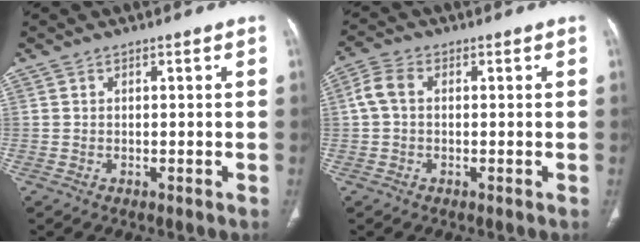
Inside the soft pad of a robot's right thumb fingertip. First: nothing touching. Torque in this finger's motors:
{"motor_torque": [0.05, -0.05, 0.14, -0.27, 0.04]}